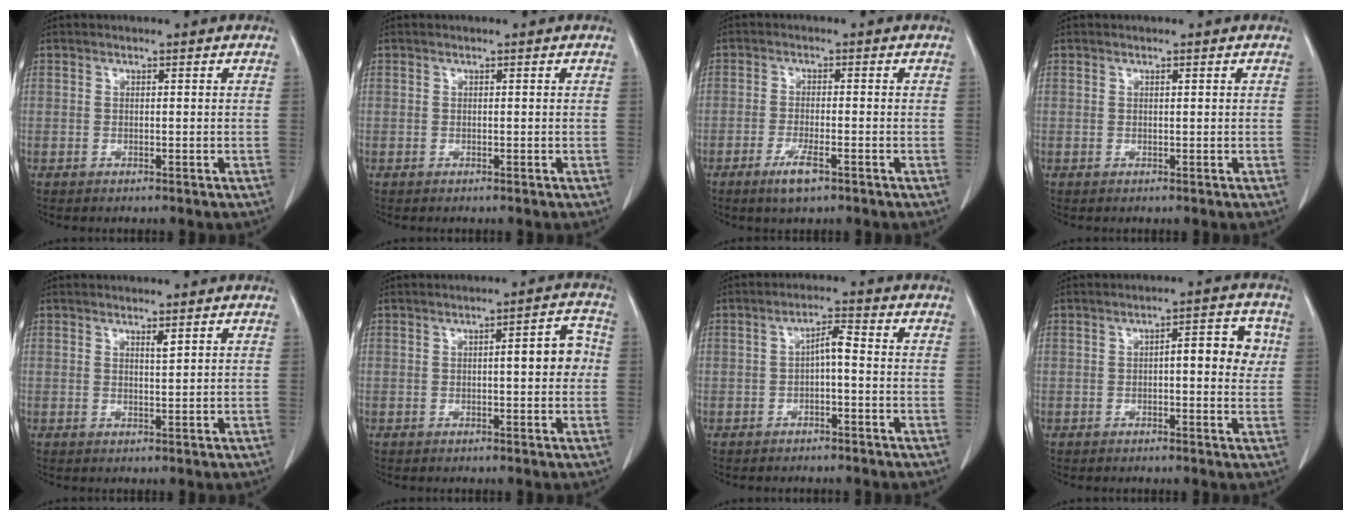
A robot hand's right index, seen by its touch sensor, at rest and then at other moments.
{"total": 0.0}
{"total": 4.1, "force": [-2.5, 0.7, 3.2], "torque": [-0.064, -0.005, -0.043]}
{"total": 0.0}
{"total": 1.2, "force": [0.8, 0.0, 0.9], "torque": [-0.017, -0.006, 0.014]}
{"total": 5.1, "force": [0.1, 1.2, 5.0], "torque": [-0.062, 0.017, -0.002]}
{"total": 3.1, "force": [-0.4, 0.7, 3.0], "torque": [-0.051, 0.013, -0.007]}
{"total": 6.2, "force": [0.7, 1.9, 5.9], "torque": [-0.073, 0.017, 0.006]}